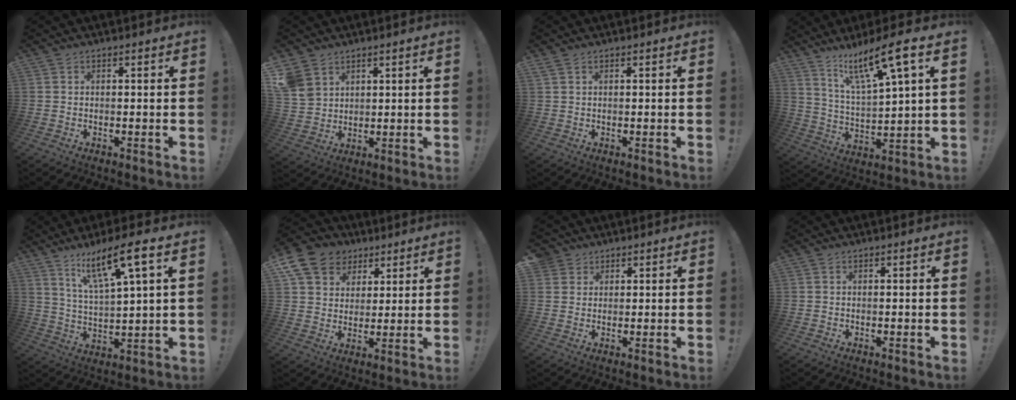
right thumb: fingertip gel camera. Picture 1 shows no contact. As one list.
[{"total": 7.1, "force": [4.5, 4.9, 2.3], "torque": [-0.042, -0.026, 0.091]}, {"total": 1.0, "force": [0.7, 0.1, 0.7], "torque": [-0.014, 0.000, 0.014]}, {"total": 14.3, "force": [9.2, 2.0, 10.8], "torque": [-0.188, -0.051, 0.142]}, {"total": 13.7, "force": [8.3, 2.2, 10.7], "torque": [-0.182, -0.040, 0.129]}, {"total": 12.7, "force": [6.7, 10.0, 4.3], "torque": [-0.064, -0.040, 0.134]}, {"total": 3.4, "force": [2.1, 2.6, 0.4], "torque": [0.000, -0.010, 0.039]}, {"total": 0.0}]